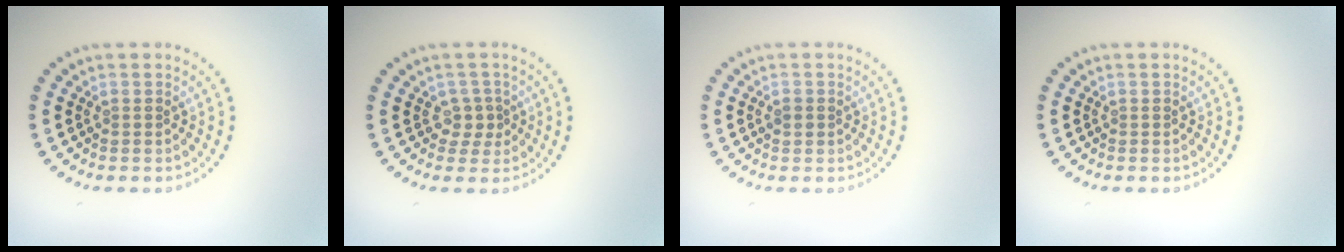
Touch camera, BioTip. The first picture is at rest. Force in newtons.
{"total": 1.6, "press": 1.3, "slide": 1.0}
{"total": 1.1, "press": 1.1, "slide": 0.1}
{"total": 0.0}